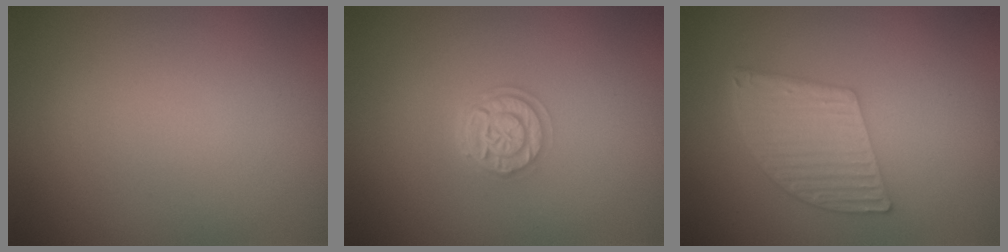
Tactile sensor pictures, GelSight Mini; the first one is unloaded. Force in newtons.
{"total": 2.7, "press": 2.2, "slide": 1.6}
{"total": 5.1, "press": 3.6, "slide": 3.7}